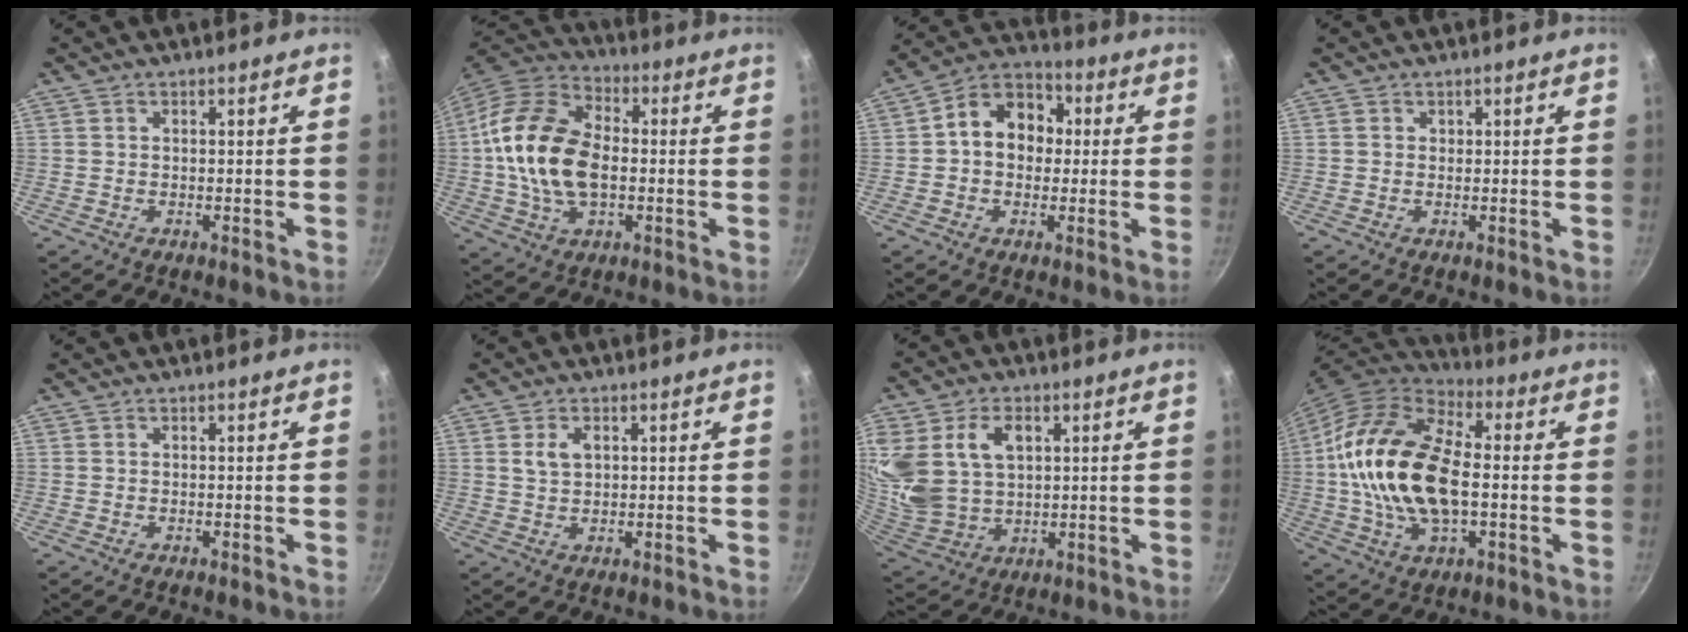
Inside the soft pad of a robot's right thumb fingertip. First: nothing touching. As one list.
[{"total": 18.9, "force": [-0.4, 11.9, 14.6], "torque": [-0.260, 0.026, -0.019]}, {"total": 12.0, "force": [1.1, 9.4, 7.4], "torque": [-0.075, 0.029, -0.003]}, {"total": 0.6, "force": [0.2, 0.6, 0.0], "torque": [0.005, 0.002, 0.002]}, {"total": 0.0}, {"total": 3.5, "force": [1.2, 2.2, 2.5], "torque": [-0.038, -0.001, 0.024]}, {"total": 18.4, "force": [5.6, 13.0, 11.7], "torque": [-0.245, -0.015, 0.121]}, {"total": 22.0, "force": [-0.2, 12.2, 18.3], "torque": [-0.341, 0.026, -0.014]}]